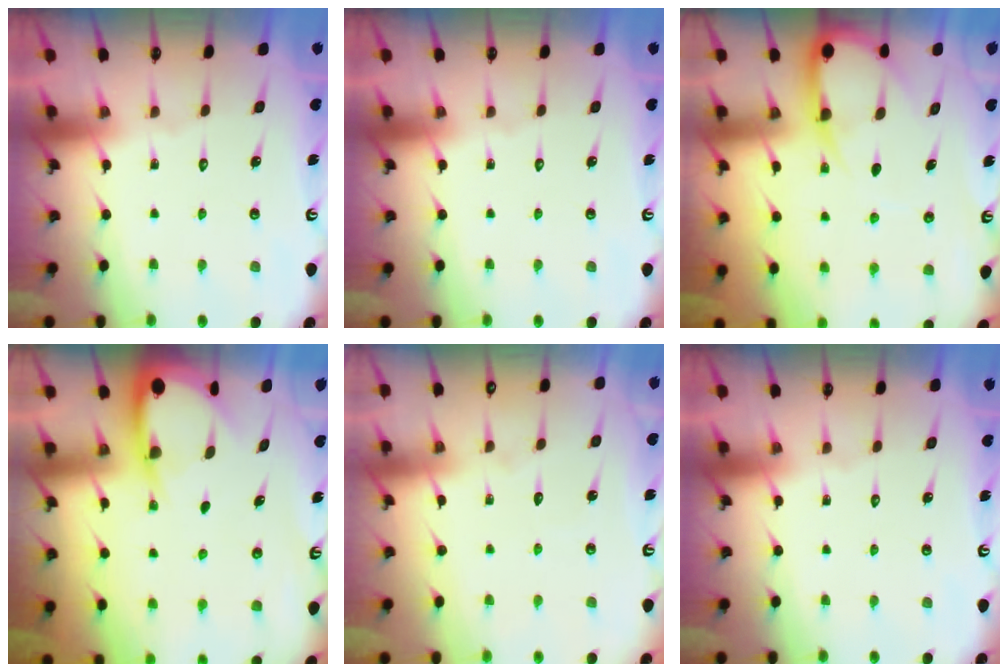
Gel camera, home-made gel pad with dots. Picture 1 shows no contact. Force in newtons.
{"total": 0.0}
{"total": 7.9, "press": 7.9, "slide": 0.8}
{"total": 4.5, "press": 4.5, "slide": 0.5}
{"total": 4.5, "press": 4.4, "slide": 0.3}
{"total": 0.0}